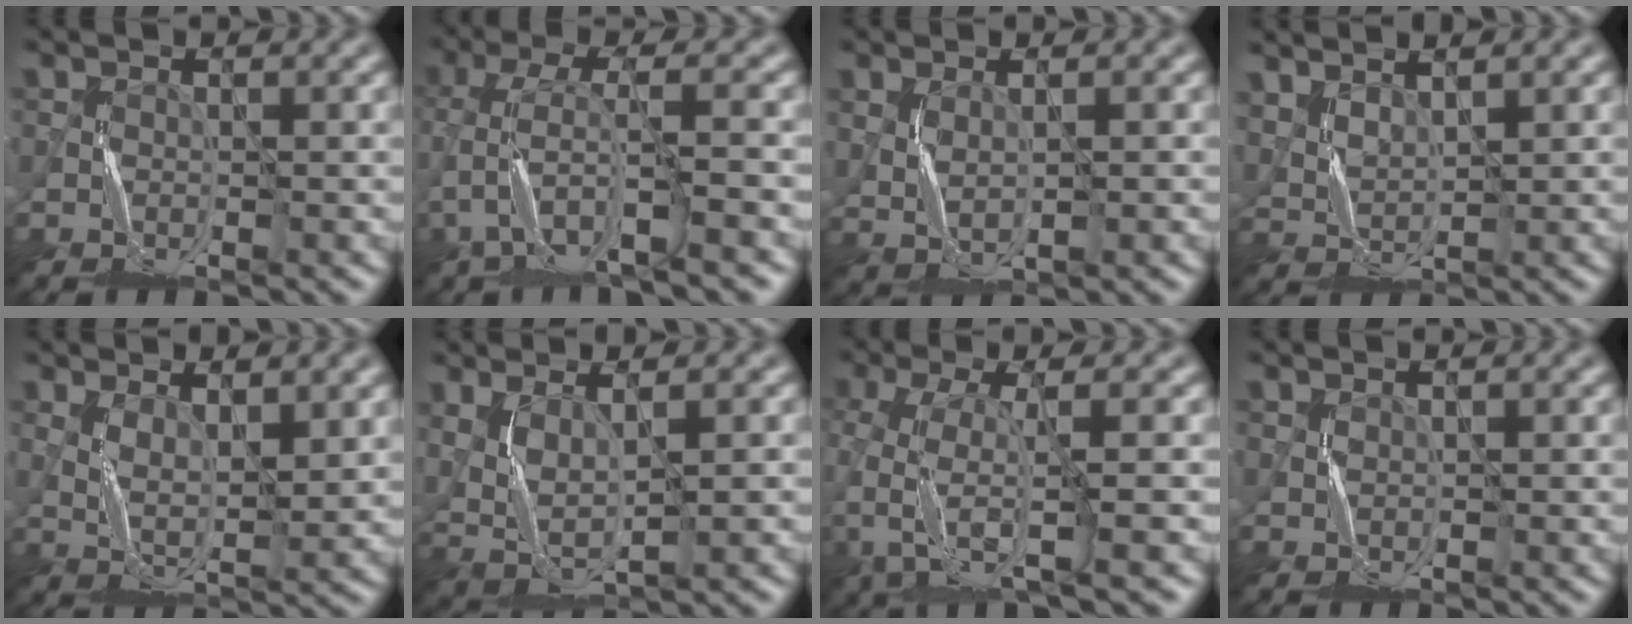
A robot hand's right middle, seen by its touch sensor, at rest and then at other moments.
{"total": 5.3, "force": [-2.6, 0.9, 4.5], "torque": [-0.102, -0.001, -0.053]}
{"total": 1.7, "force": [0.6, 0.9, 1.3], "torque": [-0.038, -0.004, 0.020]}
{"total": 3.0, "force": [2.3, 1.1, 1.5], "torque": [-0.036, 0.002, 0.048]}
{"total": 3.4, "force": [1.3, 1.4, 2.9], "torque": [-0.063, -0.006, 0.030]}
{"total": 3.8, "force": [1.2, 1.4, 3.3], "torque": [-0.081, -0.007, 0.037]}
{"total": 6.1, "force": [-3.0, 1.6, 5.0], "torque": [-0.125, -0.011, -0.063]}
{"total": 0.6, "force": [0.3, 0.4, 0.0], "torque": [-0.003, 0.000, 0.010]}